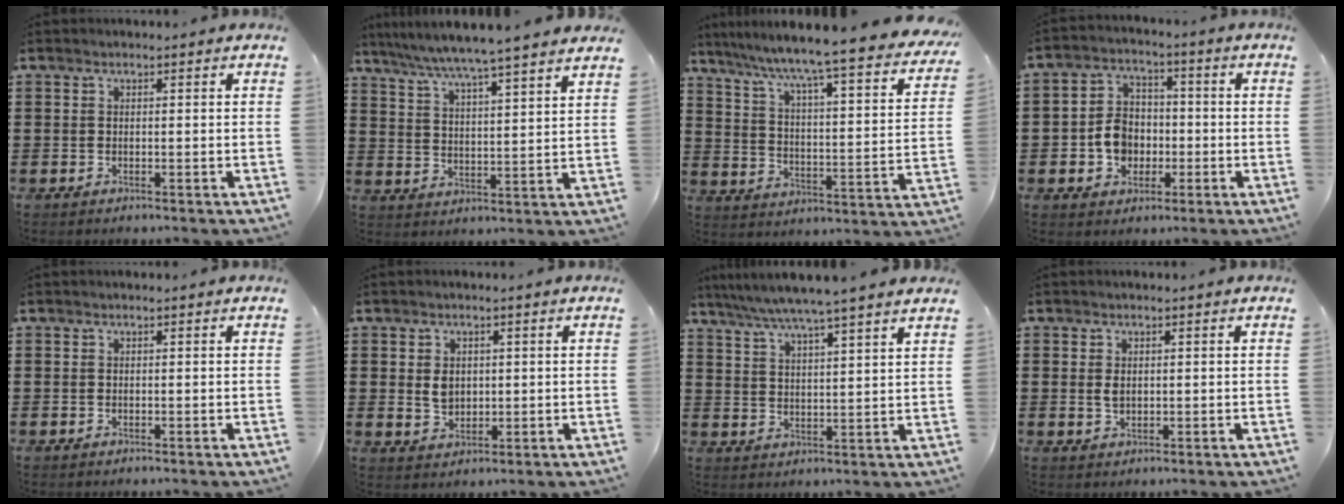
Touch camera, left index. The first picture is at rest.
{"total": 5.8, "force": [5.3, -1.2, 2.0], "torque": [-0.063, -0.041, 0.085]}
{"total": 5.8, "force": [4.9, -1.0, 3.1], "torque": [-0.084, -0.055, 0.068]}
{"total": 6.3, "force": [-1.5, 5.3, 3.1], "torque": [-0.081, 0.012, -0.031]}
{"total": 0.0}
{"total": 2.9, "force": [0.5, 2.3, 1.8], "torque": [-0.034, 0.006, 0.006]}
{"total": 5.6, "force": [4.9, -1.0, 2.6], "torque": [-0.068, -0.028, 0.083]}
{"total": 1.6, "force": [0.3, 0.9, 1.3], "torque": [-0.029, 0.006, 0.003]}